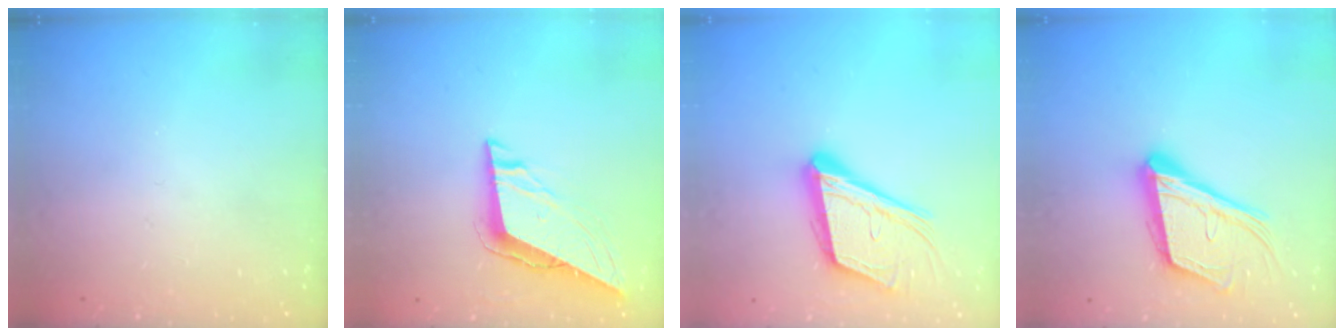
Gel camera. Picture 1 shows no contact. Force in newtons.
{"total": 8.3, "press": 8.2, "slide": 1.5}
{"total": 17.4, "press": 17.0, "slide": 3.7}
{"total": 18.5, "press": 18.2, "slide": 3.5}